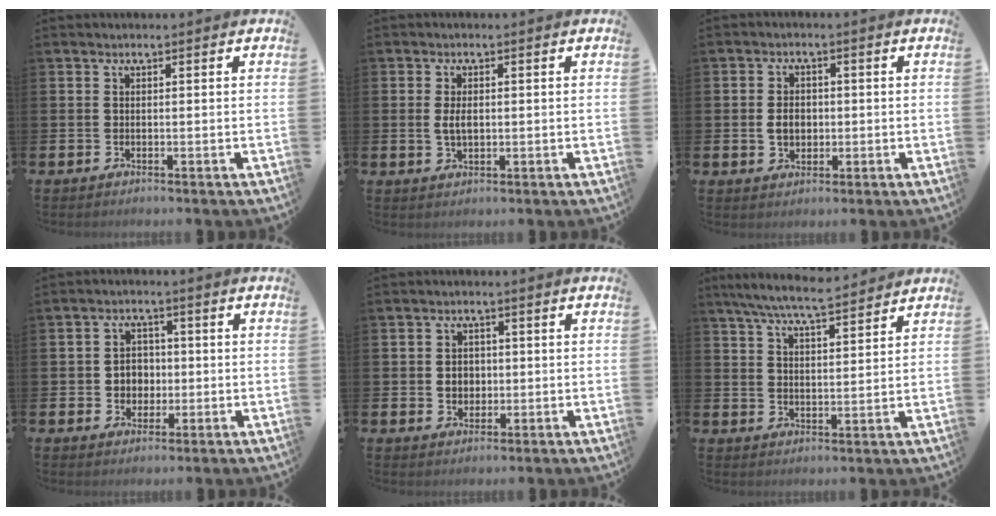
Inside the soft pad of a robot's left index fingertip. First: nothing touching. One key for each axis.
{"total": 2.5, "fx": 0.2, "fy": 1.4, "fz": 2.1, "tx": -0.028, "ty": 0.000, "tz": -0.001}
{"total": 3.3, "fx": -0.1, "fy": 2.6, "fz": 2.0, "tx": -0.022, "ty": 0.000, "tz": -0.010}
{"total": 3.6, "fx": -0.1, "fy": 3.3, "fz": 1.3, "tx": -0.023, "ty": 0.004, "tz": -0.010}
{"total": 2.7, "fx": 0.1, "fy": 2.5, "fz": 1.1, "tx": -0.007, "ty": 0.001, "tz": -0.007}
{"total": 7.3, "fx": 6.8, "fy": 0.7, "fz": 2.6, "tx": -0.061, "ty": -0.033, "tz": 0.120}